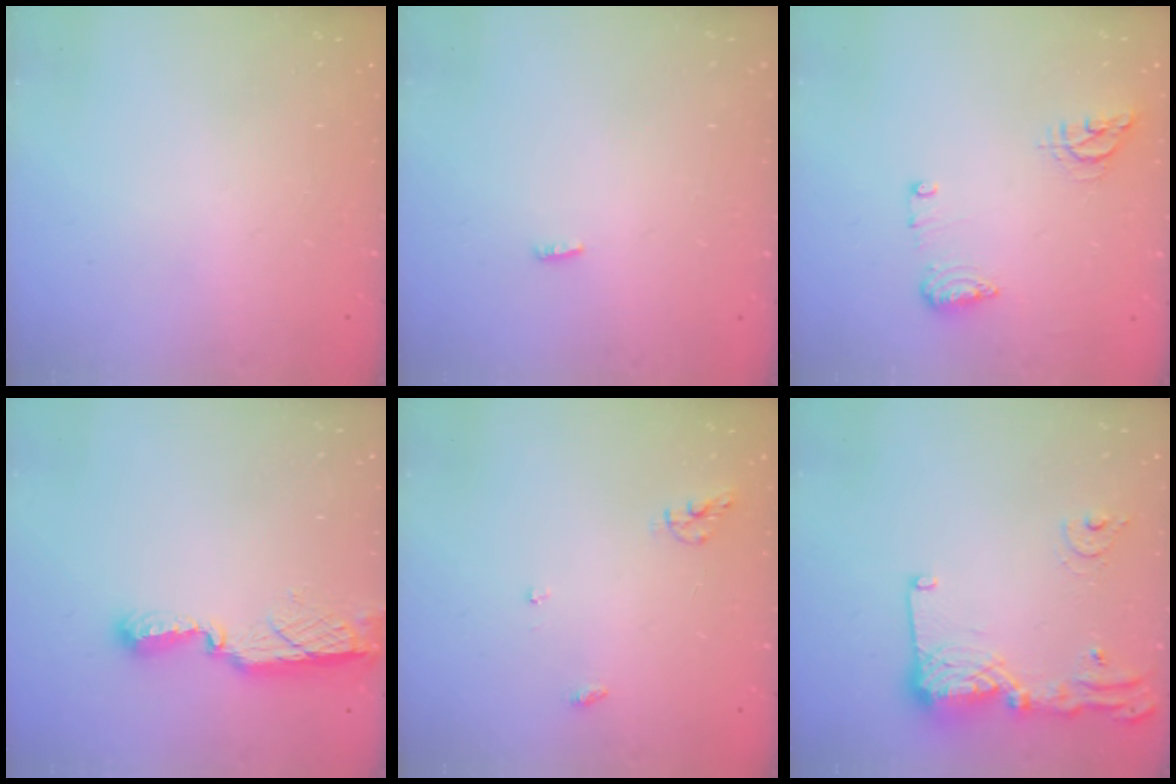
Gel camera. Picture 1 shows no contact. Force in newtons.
{"total": 2.3, "press": 2.1, "slide": 0.8}
{"total": 11.7, "press": 10.0, "slide": 6.1}
{"total": 7.6, "press": 7.6, "slide": 0.2}
{"total": 6.2, "press": 6.2, "slide": 0.1}
{"total": 15.0, "press": 14.9, "slide": 1.6}